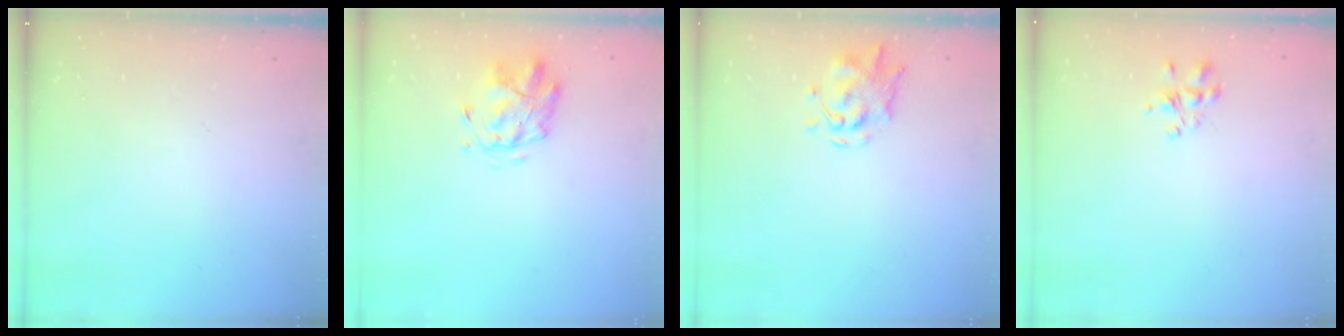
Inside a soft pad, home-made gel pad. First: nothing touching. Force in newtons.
{"total": 2.9, "press": 2.5, "slide": 1.5}
{"total": 1.8, "press": 1.8, "slide": 0.4}
{"total": 3.0, "press": 3.0, "slide": 0.5}